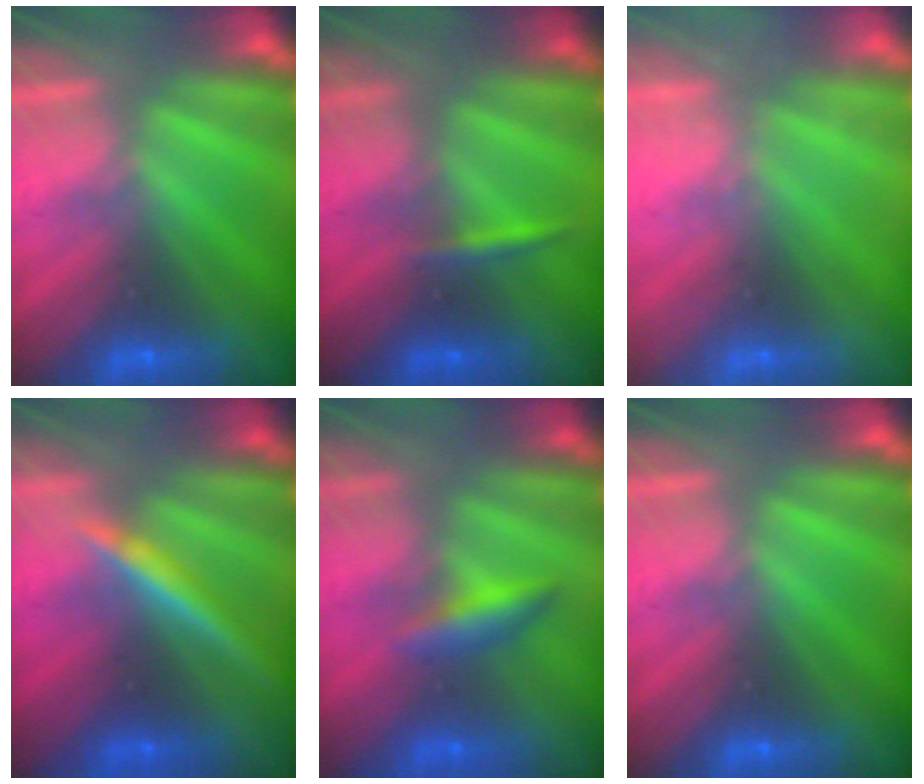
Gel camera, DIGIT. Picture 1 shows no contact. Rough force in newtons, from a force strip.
{"total": 2.4}
{"total": 2.0}
{"total": 4.8}
{"total": 2.4}
{"total": 0.0}